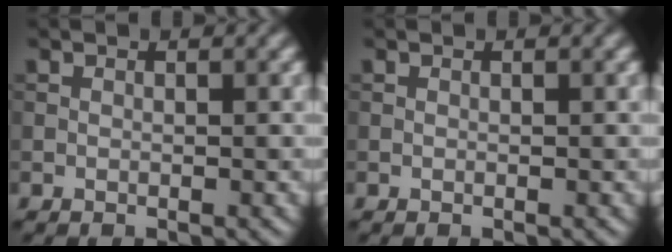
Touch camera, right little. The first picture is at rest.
{"total": 0.0}